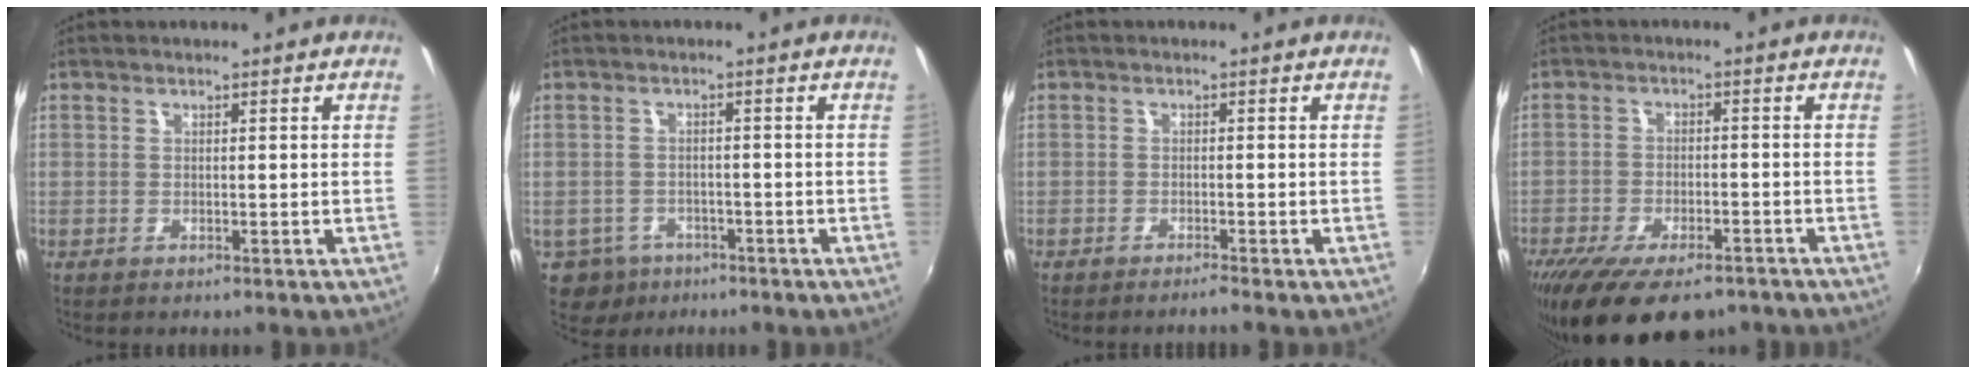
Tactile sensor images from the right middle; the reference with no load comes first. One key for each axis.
{"total": 5.9, "fx": -3.4, "fy": 4.6, "fz": 1.6, "tx": -0.049, "ty": -0.004, "tz": -0.046}
{"total": 1.3, "fx": -1.2, "fy": -0.2, "fz": 0.3, "tx": -0.012, "ty": -0.004, "tz": -0.023}
{"total": 14.8, "fx": -10.8, "fy": 5.7, "fz": 8.3, "tx": -0.176, "ty": -0.035, "tz": -0.169}